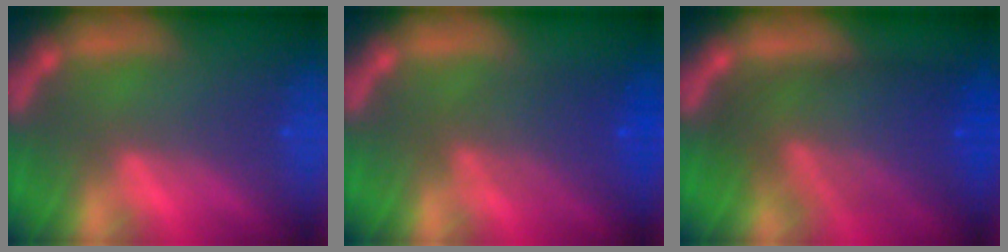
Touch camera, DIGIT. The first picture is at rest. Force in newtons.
{"total": 4.6}
{"total": 9.5}